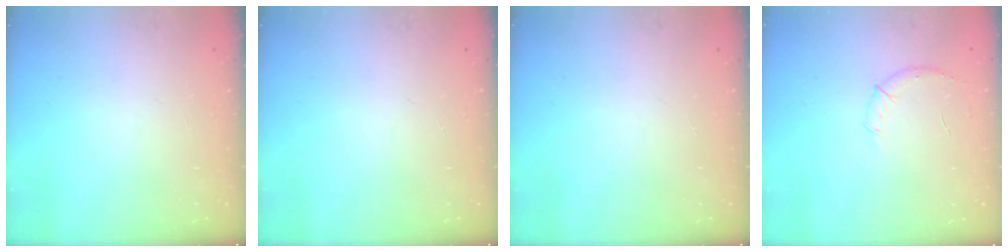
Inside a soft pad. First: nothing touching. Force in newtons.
{"total": 0.0}
{"total": 0.0}
{"total": 8.0, "press": 7.8, "slide": 1.5}